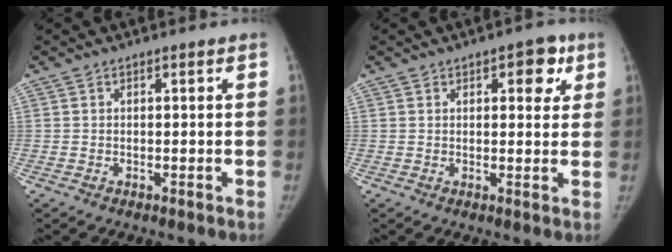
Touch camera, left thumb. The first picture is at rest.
{"total": 5.5, "force": [2.4, 2.9, 4.0], "torque": [-0.020, -0.005, 0.023]}